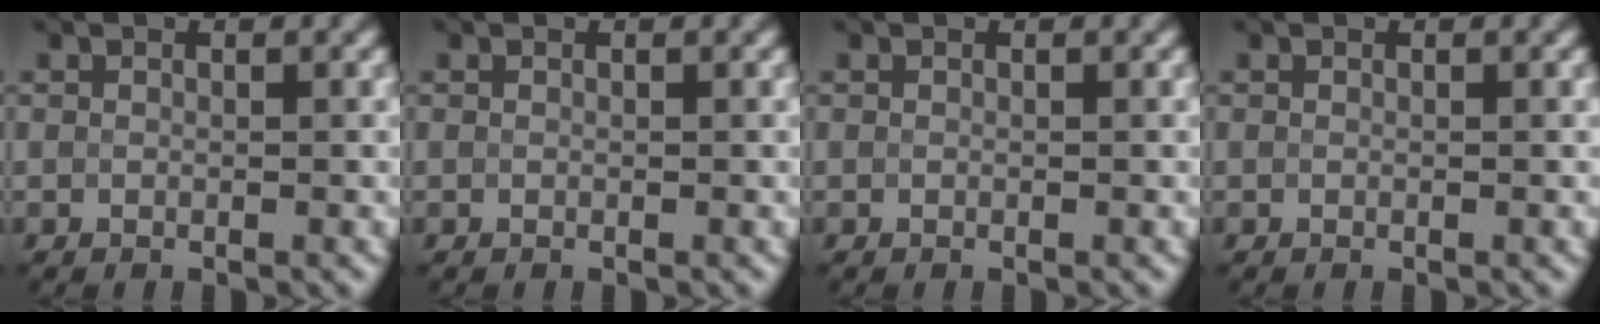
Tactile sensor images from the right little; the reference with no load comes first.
{"total": 0.0}
{"total": 0.0}
{"total": 0.0}